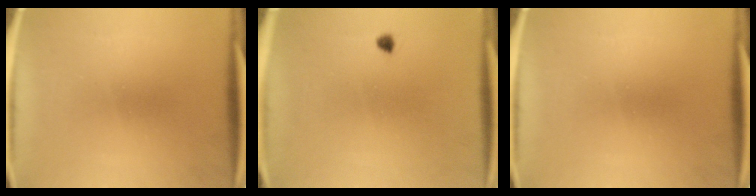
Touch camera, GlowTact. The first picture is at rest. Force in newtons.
{"total": 1.0}
{"total": 0.0}